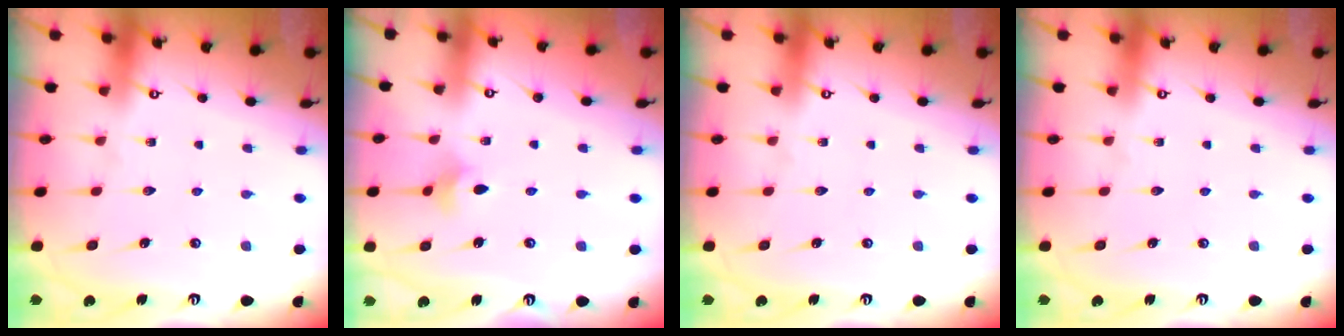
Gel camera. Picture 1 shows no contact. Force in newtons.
{"total": 3.8, "press": 3.7, "slide": 1.0}
{"total": 0.0}
{"total": 0.0}